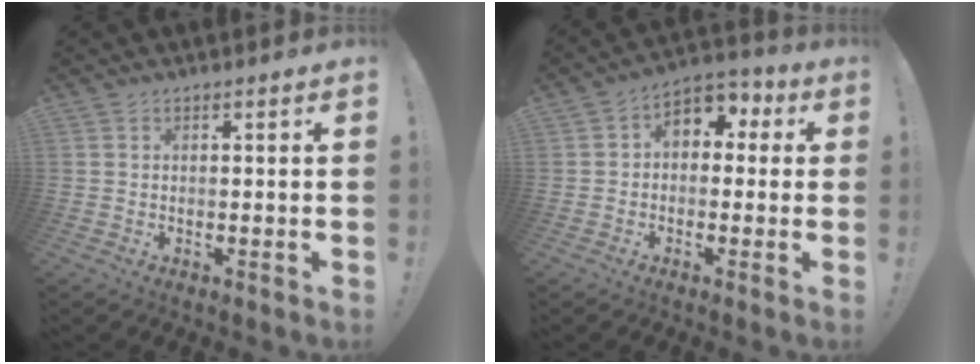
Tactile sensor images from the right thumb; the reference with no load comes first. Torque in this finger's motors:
{"motor_torque": [1.10, 1.66, 0.53, -0.65, -0.01]}